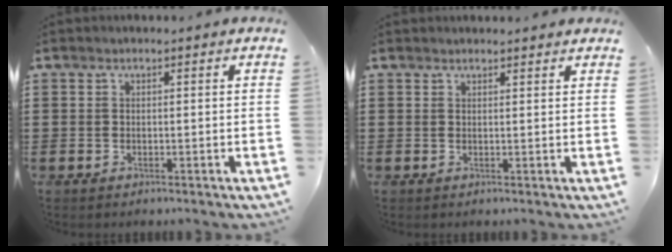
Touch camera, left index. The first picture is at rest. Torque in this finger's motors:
{"motor_torque": [1.15, -0.99, 0.47, 0.07]}